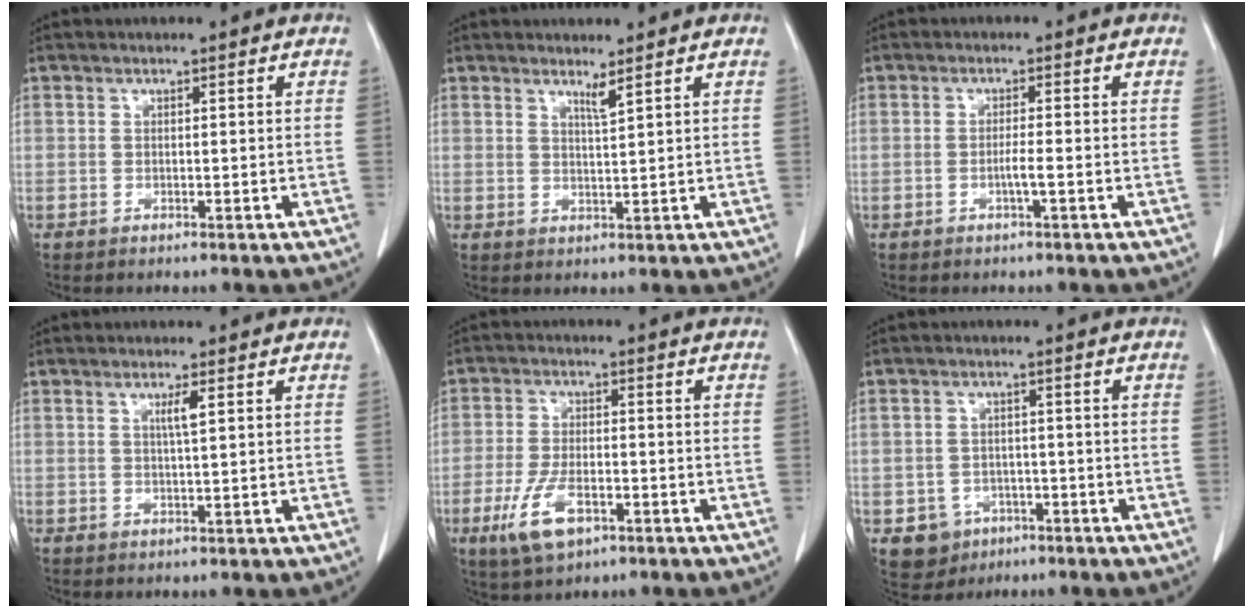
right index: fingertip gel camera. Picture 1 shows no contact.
{"total": 1.9, "force": [1.5, -0.5, 1.1], "torque": [-0.021, -0.014, 0.028]}
{"total": 1.8, "force": [-0.6, -0.3, 1.7], "torque": [-0.034, -0.001, -0.013]}
{"total": 2.1, "force": [0.8, -0.2, 2.0], "torque": [-0.038, -0.003, 0.013]}
{"total": 7.8, "force": [-3.6, 3.3, 6.1], "torque": [-0.130, -0.008, -0.061]}
{"total": 5.1, "force": [-2.3, 4.5, 0.8], "torque": [-0.009, 0.010, -0.027]}